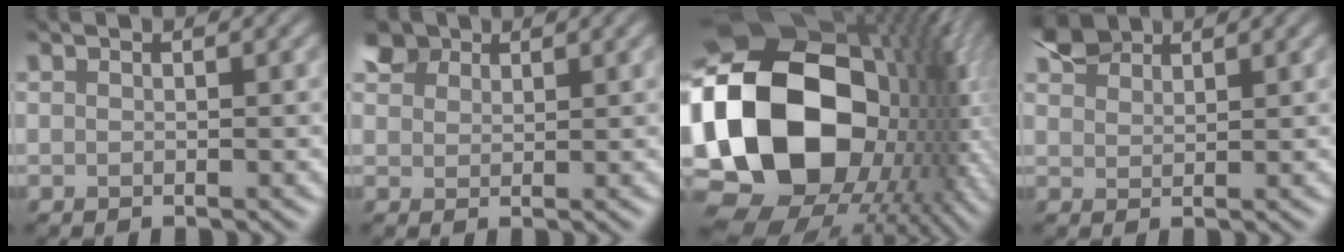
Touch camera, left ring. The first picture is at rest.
{"total": 3.3, "force": [2.2, 2.1, 1.3], "torque": [-0.038, -0.004, 0.043]}
{"total": 20.4, "force": [-3.1, 14.3, 14.2], "torque": [-0.284, 0.003, -0.060]}
{"total": 3.1, "force": [2.4, 1.5, 1.2], "torque": [-0.025, 0.010, 0.039]}